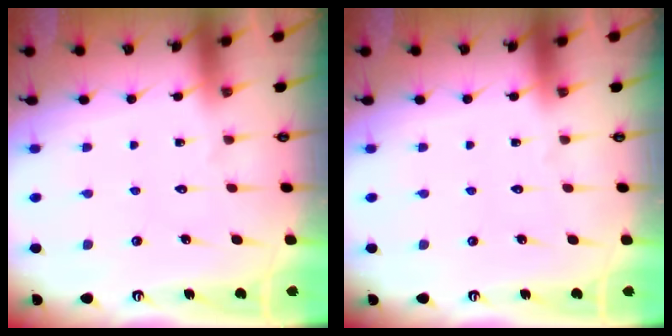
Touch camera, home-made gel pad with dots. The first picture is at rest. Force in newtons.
{"total": 0.0}